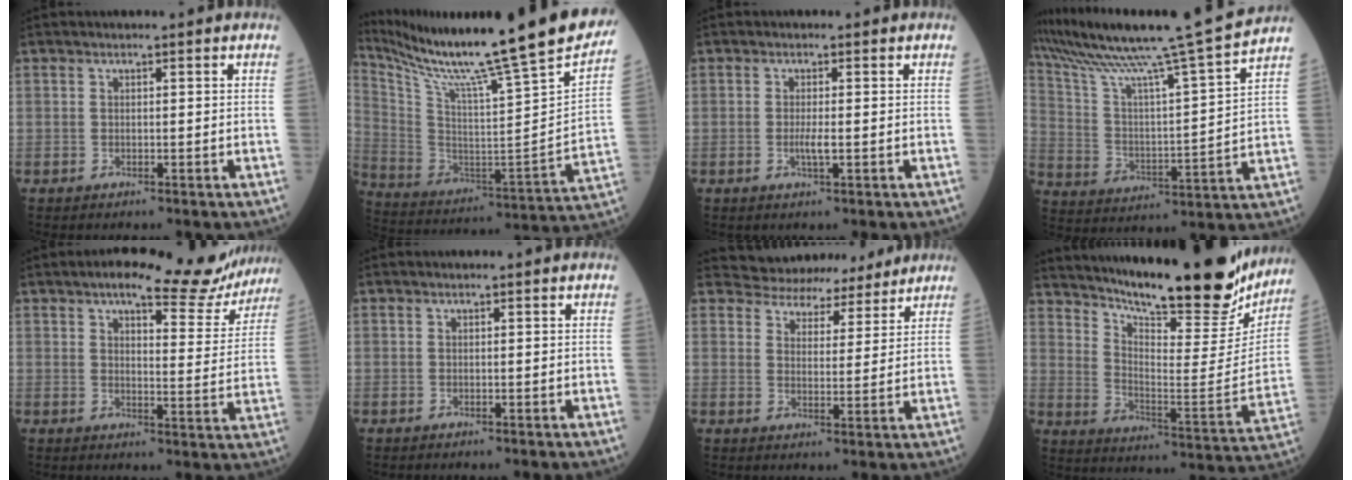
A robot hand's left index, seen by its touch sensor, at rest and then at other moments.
{"total": 32.0, "force": [26.8, -0.2, 17.5], "torque": [-0.316, -0.097, 0.392]}
{"total": 1.8, "force": [-0.4, 0.1, 1.7], "torque": [-0.038, -0.005, -0.006]}
{"total": 20.7, "force": [18.1, -2.7, 9.6], "torque": [-0.179, -0.035, 0.286]}
{"total": 12.3, "force": [10.5, 3.5, 5.5], "torque": [-0.058, -0.006, 0.115]}
{"total": 0.0}
{"total": 10.2, "force": [9.6, 3.5, 0.7], "torque": [0.000, 0.017, 0.126]}
{"total": 26.8, "force": [22.9, 4.4, 13.3], "torque": [-0.218, -0.056, 0.315]}